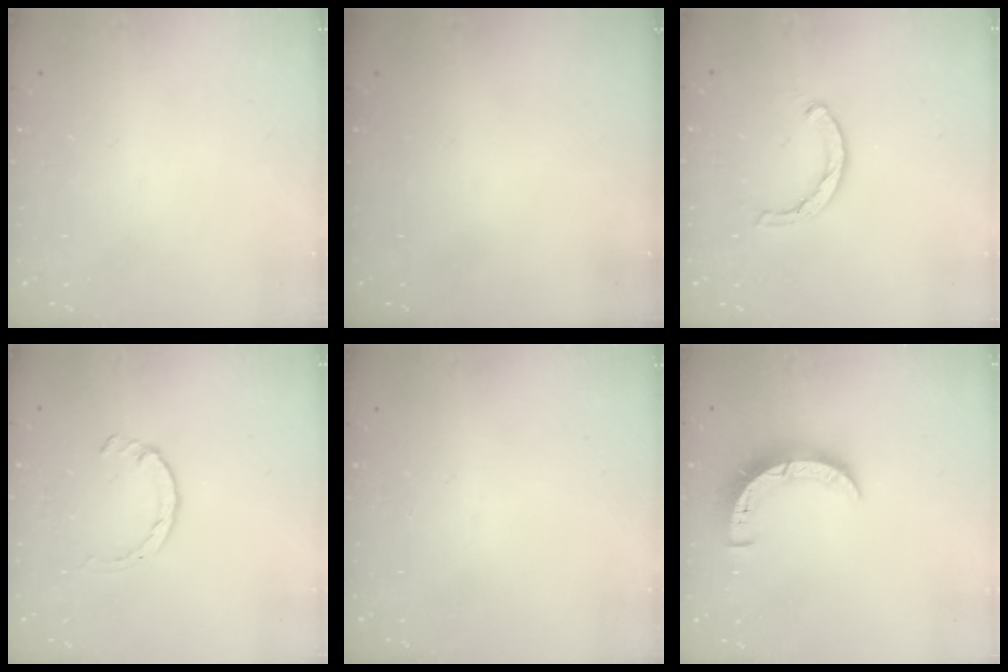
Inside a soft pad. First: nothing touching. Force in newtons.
{"total": 0.0}
{"total": 3.6, "press": 3.5, "slide": 0.5}
{"total": 1.4, "press": 1.4, "slide": 0.3}
{"total": 0.0}
{"total": 7.0, "press": 7.0, "slide": 0.2}